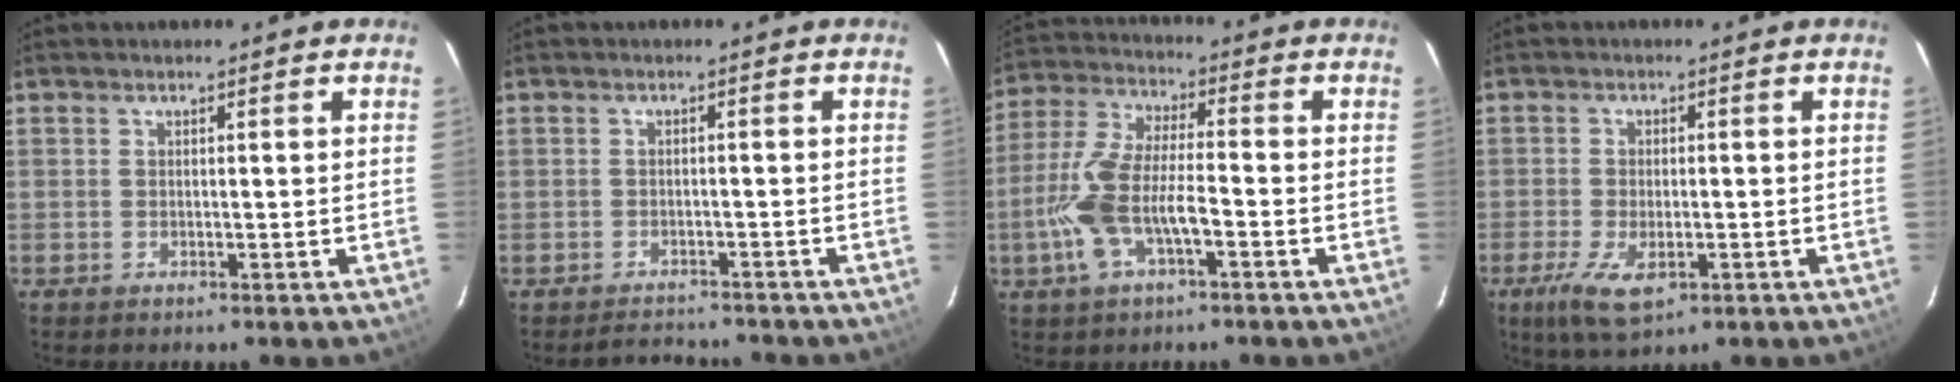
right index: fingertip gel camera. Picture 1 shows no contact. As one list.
[{"total": 3.9, "force": [-3.4, 1.8, 0.1], "torque": [-0.006, 0.014, -0.054]}, {"total": 12.0, "force": [-4.3, 4.0, 10.5], "torque": [-0.231, 0.000, -0.083]}, {"total": 7.4, "force": [-3.5, 3.3, 5.7], "torque": [-0.130, -0.022, -0.060]}]